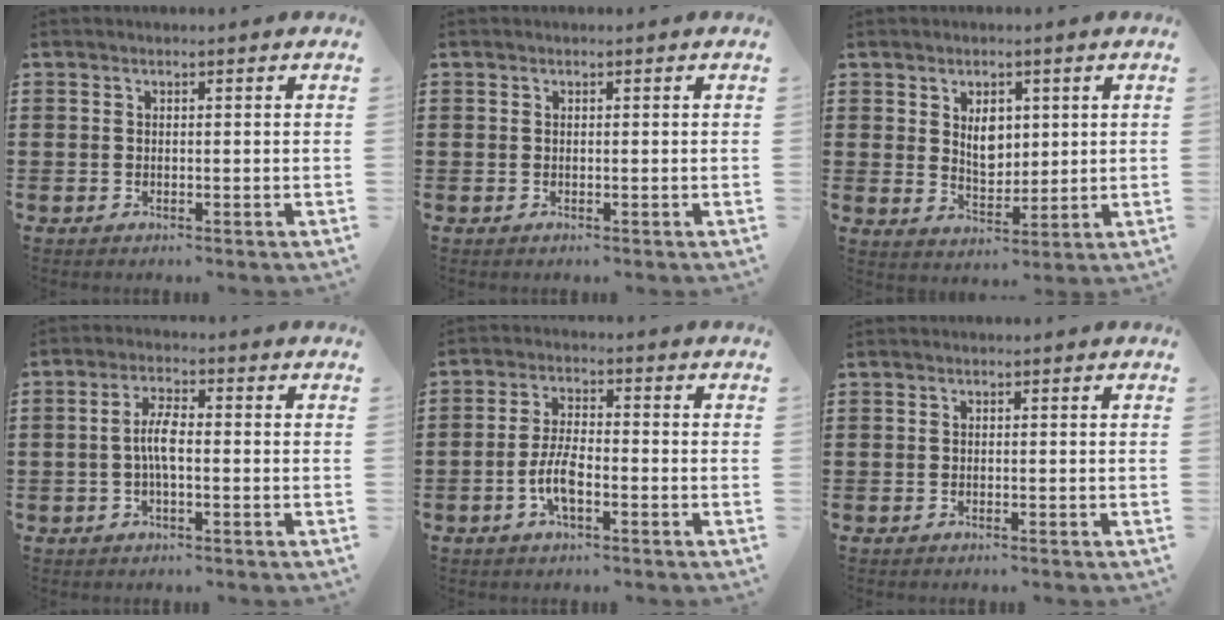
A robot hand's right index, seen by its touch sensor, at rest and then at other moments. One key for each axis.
{"total": 0.0}
{"total": 4.6, "fx": 1.6, "fy": 3.2, "fz": 2.9, "tx": -0.050, "ty": 0.004, "tz": 0.026}
{"total": 4.2, "fx": -0.6, "fy": 1.4, "fz": 3.9, "tx": -0.085, "ty": -0.001, "tz": -0.016}
{"total": 5.5, "fx": -2.1, "fy": 1.9, "fz": 4.7, "tx": -0.114, "ty": -0.003, "tz": -0.048}
{"total": 0.0}